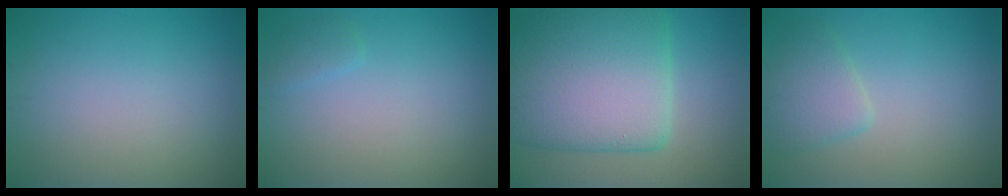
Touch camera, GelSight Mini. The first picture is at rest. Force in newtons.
{"total": 1.0, "press": 1.0, "slide": 0.0}
{"total": 10.8, "press": 10.7, "slide": 0.7}
{"total": 2.6, "press": 2.6, "slide": 0.3}